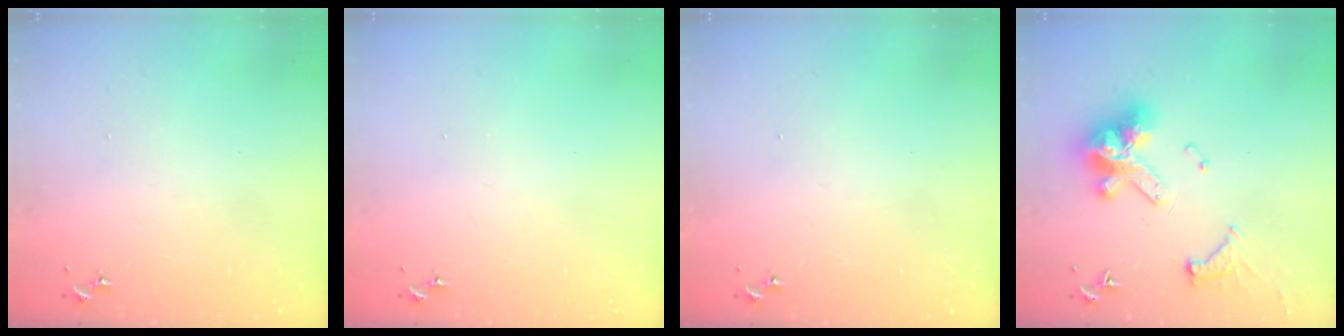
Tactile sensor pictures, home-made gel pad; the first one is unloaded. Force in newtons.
{"total": 0.0}
{"total": 0.0}
{"total": 15.3, "press": 15.2, "slide": 1.1}